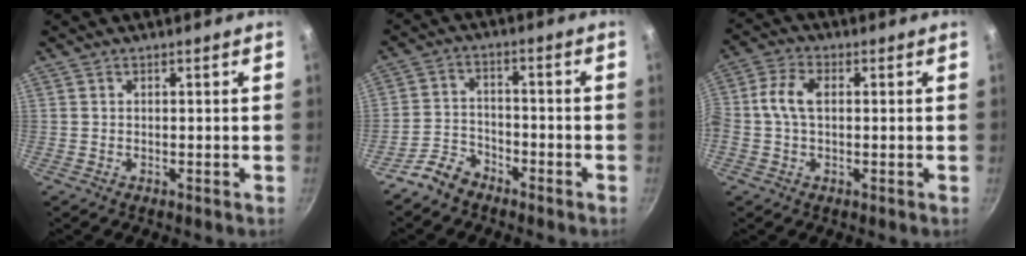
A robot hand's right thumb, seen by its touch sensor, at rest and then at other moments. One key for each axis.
{"total": 5.6, "fx": -4.6, "fy": 3.0, "fz": 1.5, "tx": -0.021, "ty": 0.045, "tz": -0.091}
{"total": 6.2, "fx": 0.5, "fy": 3.8, "fz": 4.9, "tx": -0.103, "ty": 0.018, "tz": -0.003}